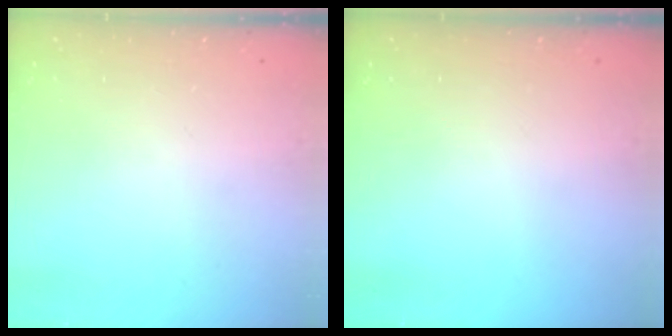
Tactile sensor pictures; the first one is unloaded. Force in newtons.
{"total": 0.0}